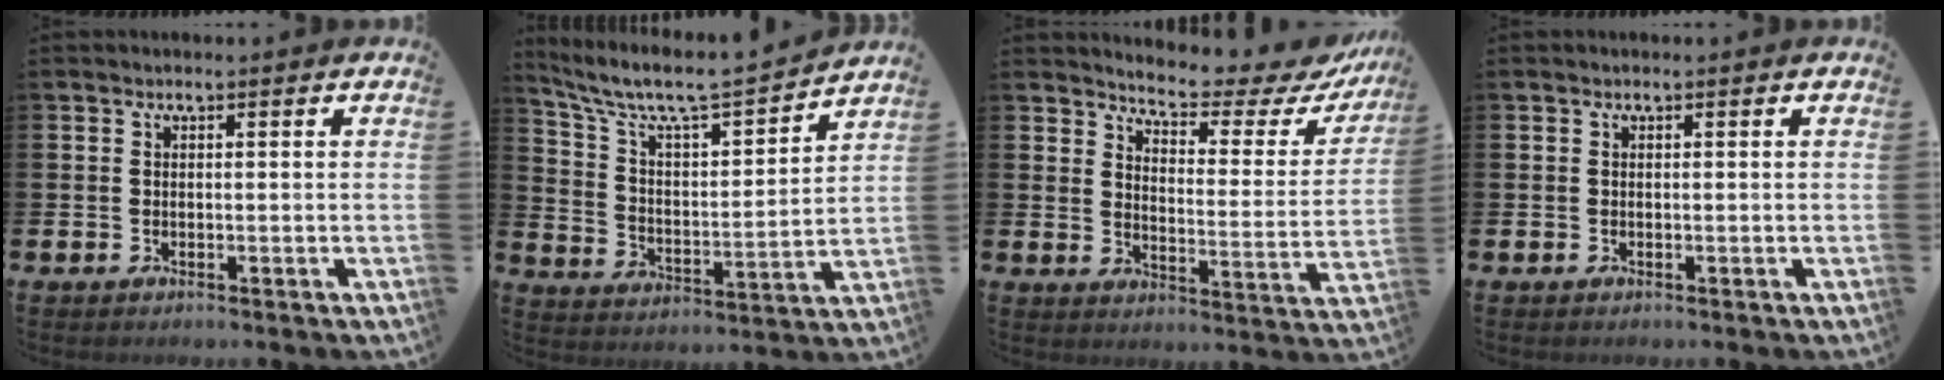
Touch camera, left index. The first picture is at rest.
{"total": 7.6, "force": [6.9, 1.2, 3.0], "torque": [-0.095, -0.053, 0.112]}
{"total": 5.7, "force": [5.5, 0.8, 1.5], "torque": [-0.043, -0.049, 0.087]}
{"total": 0.0}